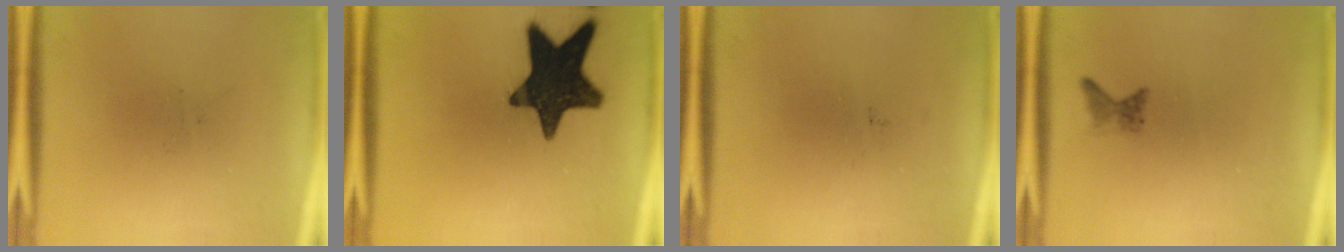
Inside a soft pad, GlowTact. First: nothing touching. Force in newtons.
{"total": 17.4}
{"total": 0.0}
{"total": 1.2}